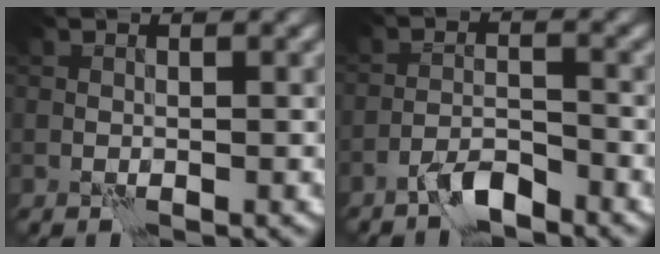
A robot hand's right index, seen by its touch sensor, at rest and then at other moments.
{"total": 2.8, "force": [-2.5, 0.3, 1.3], "torque": [-0.026, 0.008, -0.051]}